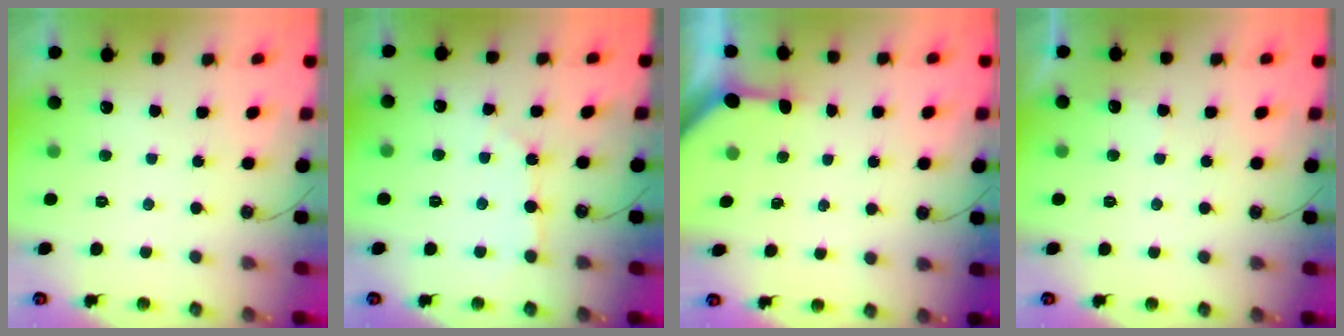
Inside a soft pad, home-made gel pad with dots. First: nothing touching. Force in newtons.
{"total": 3.4, "press": 3.4, "slide": 0.3}
{"total": 3.2, "press": 3.2, "slide": 0.3}
{"total": 2.5, "press": 2.5, "slide": 0.5}